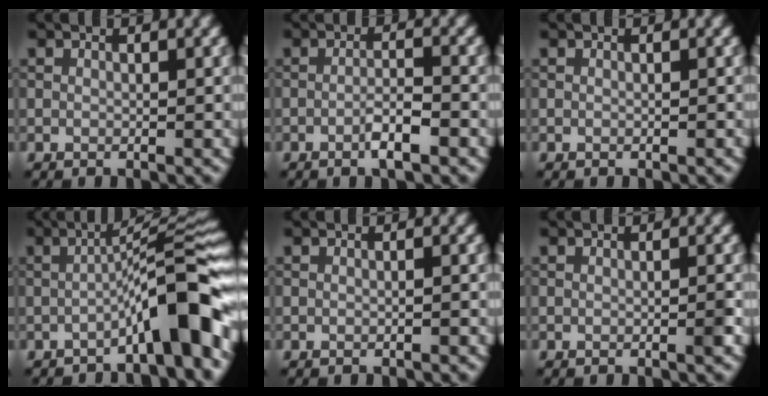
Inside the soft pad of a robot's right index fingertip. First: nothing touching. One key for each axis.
{"total": 2.5, "fx": -1.1, "fy": 0.4, "fz": 2.2, "tx": -0.037, "ty": 0.005, "tz": -0.022}
{"total": 0.0}
{"total": 7.8, "fx": -3.4, "fy": 1.0, "fz": 7.0, "tx": -0.097, "ty": 0.029, "tz": -0.062}
{"total": 0.0}
{"total": 0.7, "fx": -0.2, "fy": 0.0, "fz": 0.6, "tx": -0.008, "ty": 0.003, "tz": -0.005}